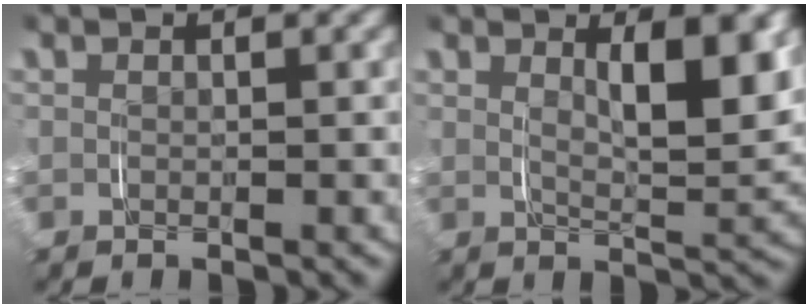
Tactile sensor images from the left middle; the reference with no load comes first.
{"total": 5.3, "force": [2.0, 1.4, 4.7], "torque": [-0.068, -0.015, 0.037]}